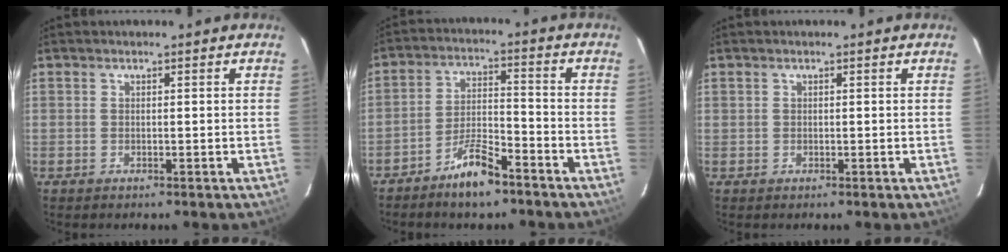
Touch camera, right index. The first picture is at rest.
{"total": 7.8, "force": [-6.0, 1.8, 4.7], "torque": [-0.102, 0.008, -0.105]}
{"total": 0.0}